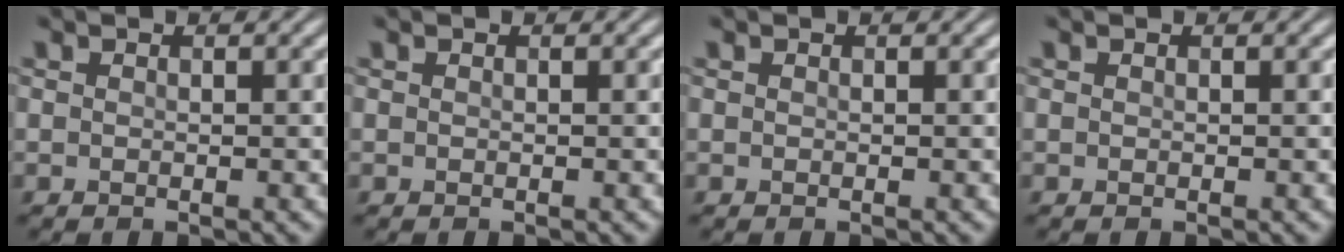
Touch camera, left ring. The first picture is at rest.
{"total": 0.0}
{"total": 0.0}
{"total": 0.0}